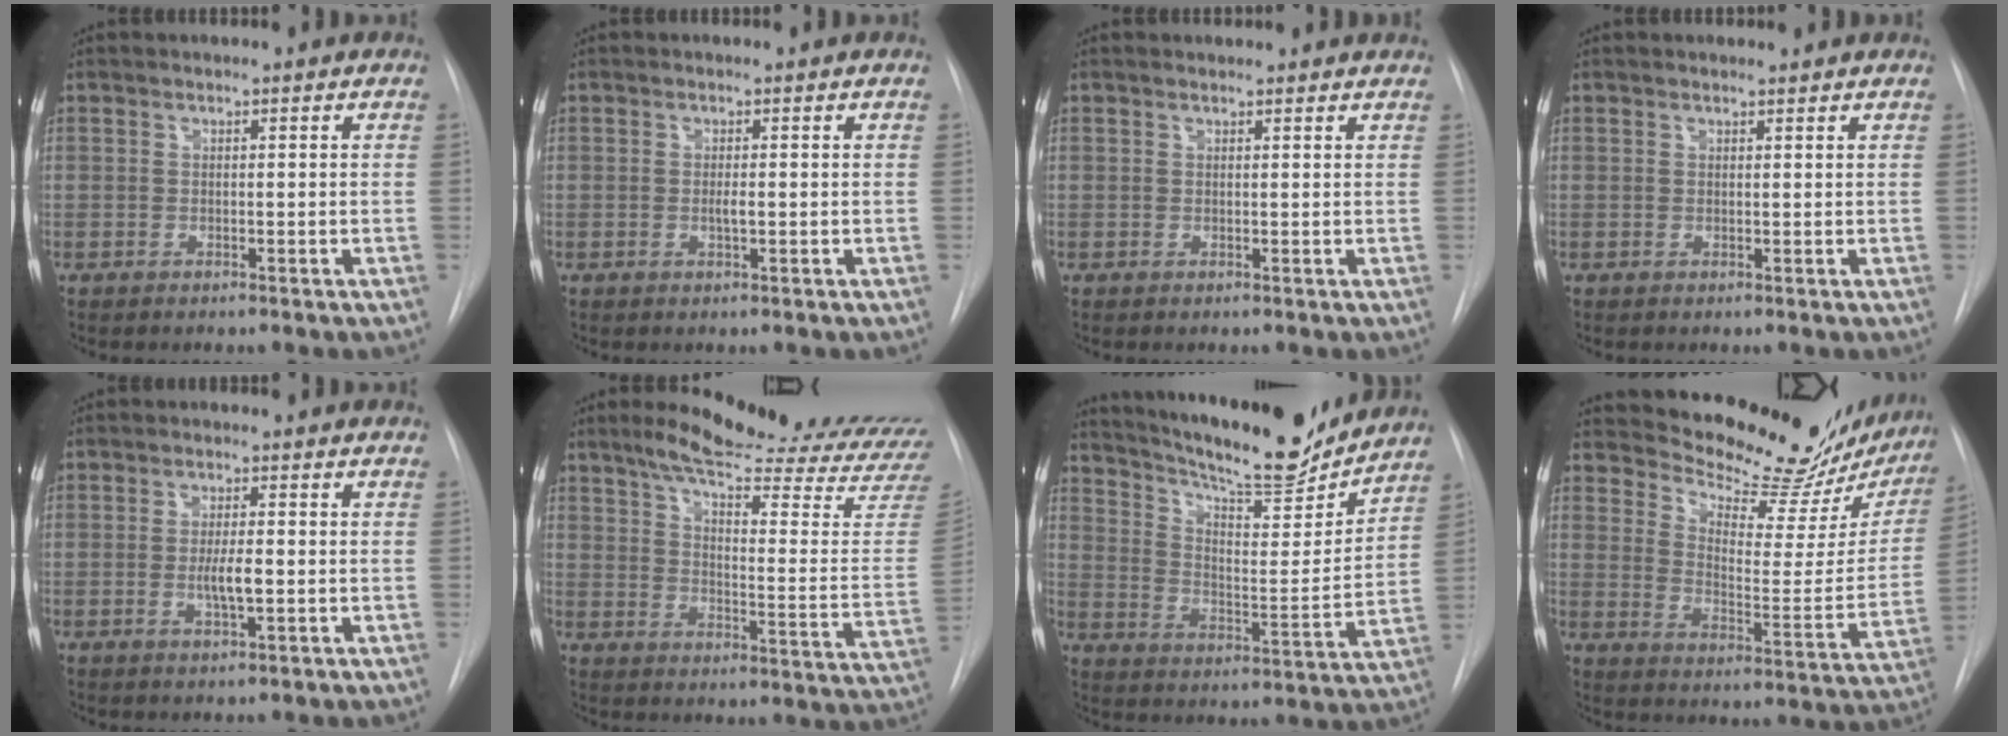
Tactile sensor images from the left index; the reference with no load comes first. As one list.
[{"total": 1.2, "force": [-0.3, 0.2, 1.1], "torque": [-0.021, -0.004, -0.004]}, {"total": 3.0, "force": [3.0, 0.5, 0.3], "torque": [-0.009, 0.012, 0.028]}, {"total": 0.8, "force": [0.8, 0.0, 0.0], "torque": [-0.006, -0.002, 0.013]}, {"total": 3.6, "force": [-0.7, 0.6, 3.5], "torque": [-0.065, -0.006, -0.011]}, {"total": 26.7, "force": [23.6, 1.7, 12.3], "torque": [-0.176, -0.098, 0.293]}, {"total": 20.0, "force": [18.0, 3.1, 8.2], "torque": [-0.142, -0.021, 0.266]}, {"total": 22.5, "force": [20.7, 4.9, 7.3], "torque": [-0.103, -0.080, 0.265]}]